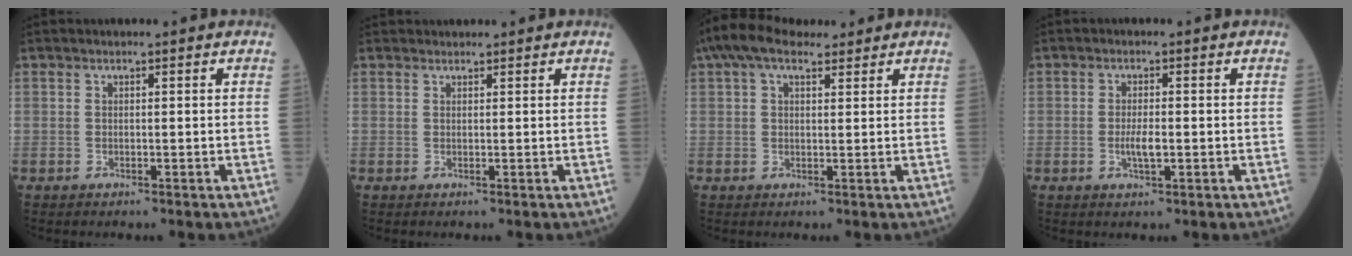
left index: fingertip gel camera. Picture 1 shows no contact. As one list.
[{"total": 1.2, "force": [1.2, 0.3, 0.0], "torque": [-0.007, 0.014, 0.023]}, {"total": 7.9, "force": [6.0, 2.9, 4.3], "torque": [-0.093, 0.048, 0.108]}, {"total": 2.7, "force": [-0.5, 0.6, 2.6], "torque": [-0.056, -0.001, -0.008]}]